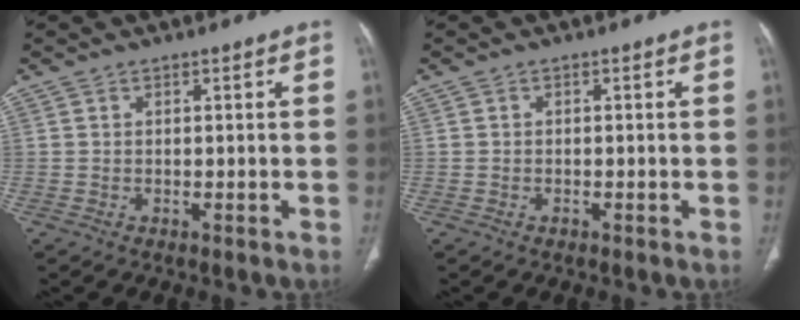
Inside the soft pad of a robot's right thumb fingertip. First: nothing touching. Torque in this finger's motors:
{"motor_torque": [0.06, 0.22, -0.31, 0.15, 0.09]}